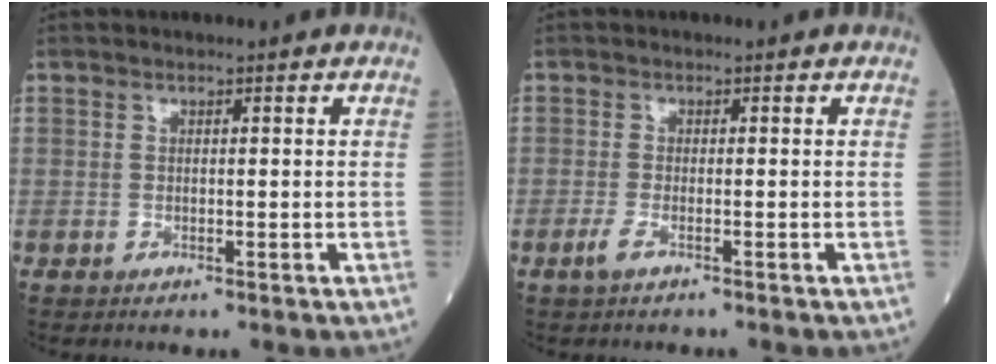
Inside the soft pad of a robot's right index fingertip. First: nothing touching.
{"total": 1.8, "force": [-1.1, 0.2, 1.4], "torque": [-0.036, -0.004, -0.025]}